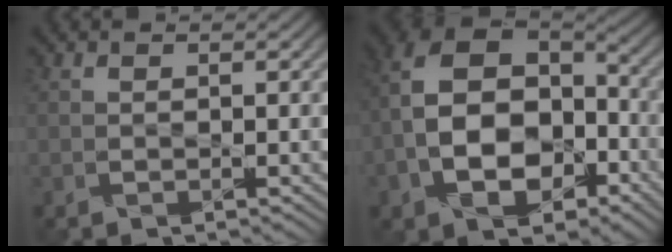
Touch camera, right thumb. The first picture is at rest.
{"total": 14.8, "force": [-3.4, 10.1, 10.1], "torque": [-0.210, -0.009, -0.051]}